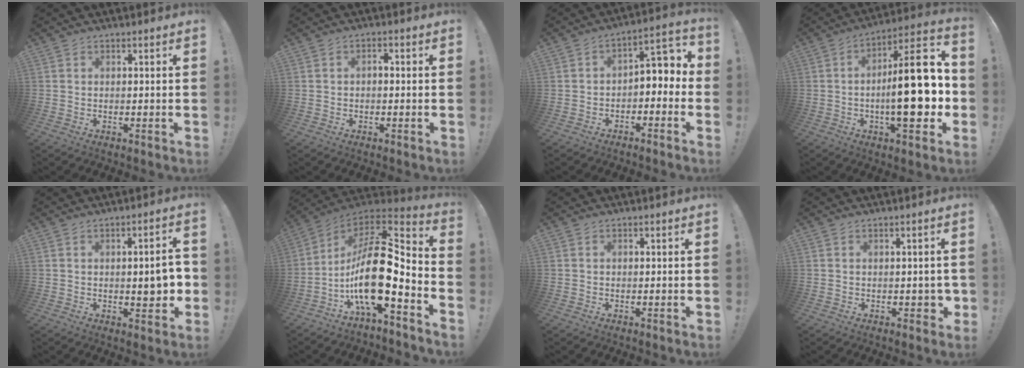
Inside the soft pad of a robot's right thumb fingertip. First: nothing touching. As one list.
[{"total": 1.8, "force": [-1.1, 0.8, 1.2], "torque": [-0.029, 0.011, -0.020]}, {"total": 4.9, "force": [-1.5, 3.1, 3.5], "torque": [-0.039, -0.001, -0.028]}, {"total": 22.5, "force": [-3.0, 6.9, 21.2], "torque": [-0.329, 0.016, -0.046]}, {"total": 7.4, "force": [-0.4, 2.3, 7.0], "torque": [-0.085, -0.005, -0.008]}, {"total": 20.1, "force": [-3.8, 8.0, 18.0], "torque": [-0.341, 0.007, -0.066]}, {"total": 0.5, "force": [-0.4, 0.3, 0.2], "torque": [-0.012, 0.003, -0.006]}, {"total": 2.7, "force": [-0.6, 1.7, 2.1], "torque": [-0.027, 0.008, -0.009]}]